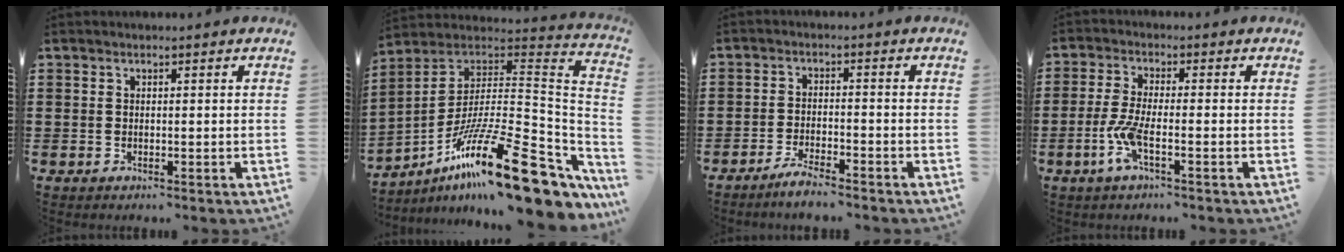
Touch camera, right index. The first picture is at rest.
{"total": 22.8, "force": [-13.4, 4.7, 17.9], "torque": [-0.294, 0.030, -0.226]}
{"total": 3.2, "force": [-3.0, 0.1, 1.0], "torque": [-0.020, 0.005, -0.059]}
{"total": 5.1, "force": [-2.1, 1.0, 4.5], "torque": [-0.112, -0.014, -0.047]}